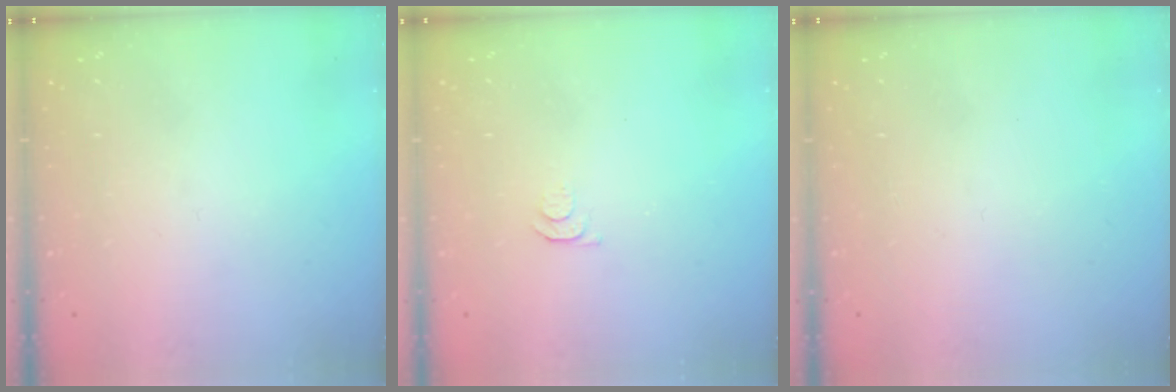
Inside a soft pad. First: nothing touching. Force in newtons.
{"total": 3.8, "press": 3.7, "slide": 0.7}
{"total": 1.8, "press": 1.7, "slide": 0.1}